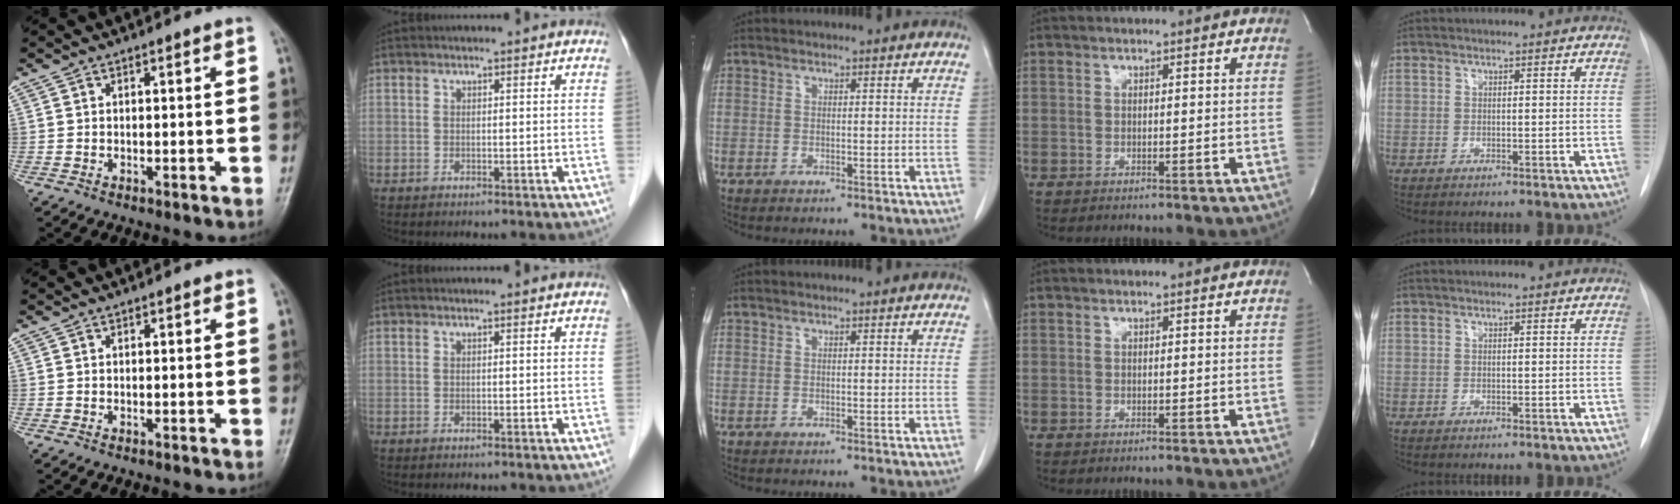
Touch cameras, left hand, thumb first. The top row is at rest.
{}